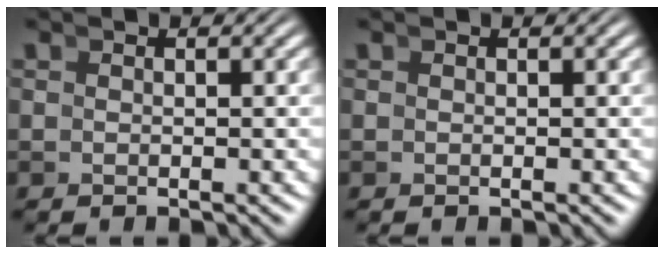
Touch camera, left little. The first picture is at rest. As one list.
[{"total": 0.0}]